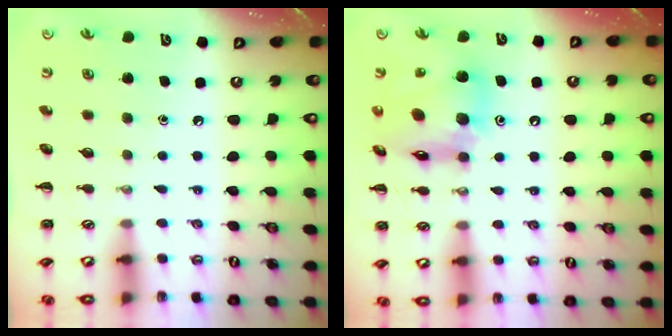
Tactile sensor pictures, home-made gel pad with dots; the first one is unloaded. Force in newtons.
{"total": 13.9, "press": 13.3, "slide": 3.9}